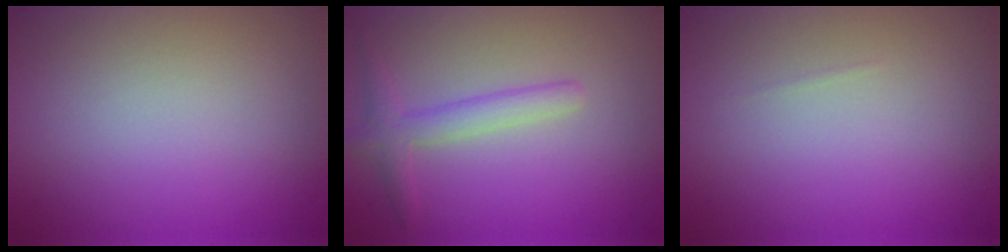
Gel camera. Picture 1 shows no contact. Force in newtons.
{"total": 2.5, "press": 2.5, "slide": 0.1}
{"total": 0.0}